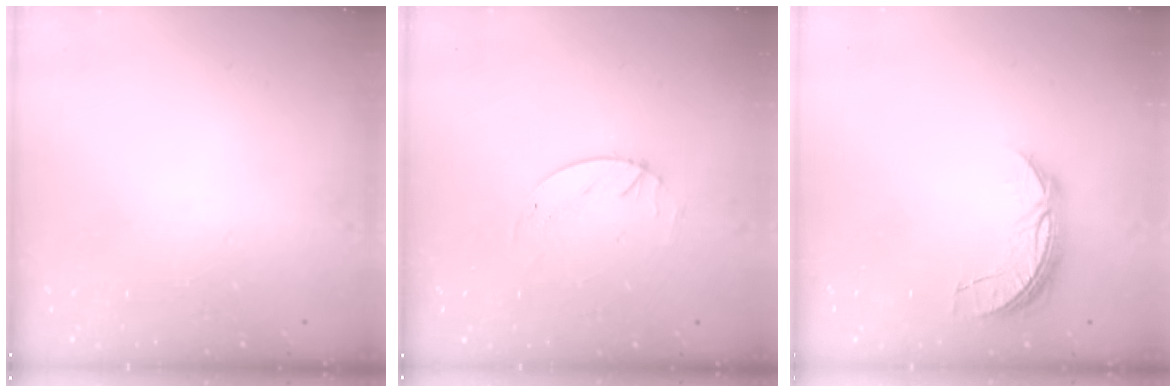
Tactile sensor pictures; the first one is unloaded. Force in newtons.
{"total": 1.7, "press": 1.7, "slide": 0.2}
{"total": 6.9, "press": 6.8, "slide": 0.5}